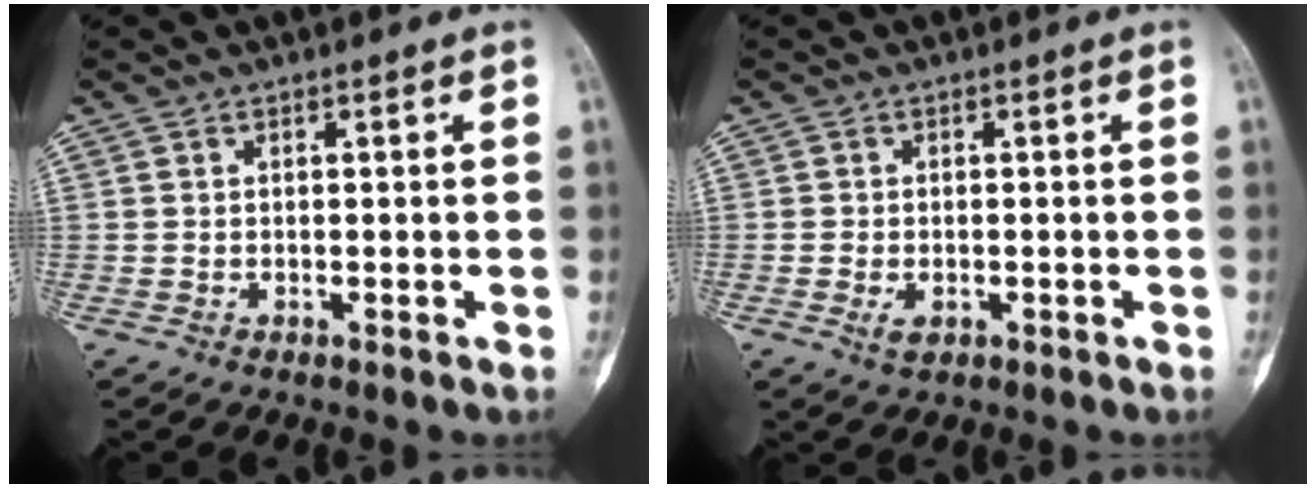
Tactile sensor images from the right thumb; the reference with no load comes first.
{"total": 2.2, "force": [-0.8, 1.4, 1.6], "torque": [-0.027, 0.001, -0.011]}